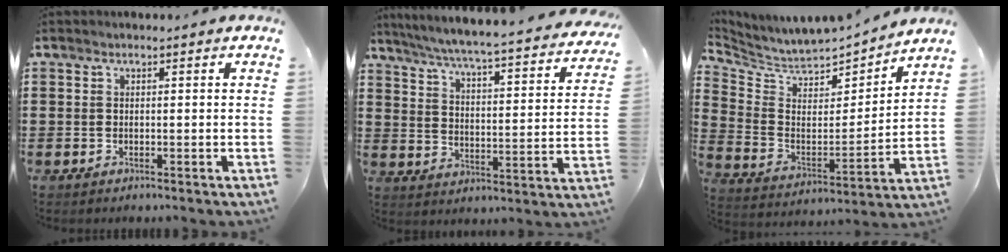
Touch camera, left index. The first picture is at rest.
{"total": 4.4, "force": [4.0, -0.4, 1.9], "torque": [-0.061, -0.043, 0.057]}
{"total": 5.0, "force": [4.7, 1.7, 0.4], "torque": [-0.045, -0.046, 0.075]}